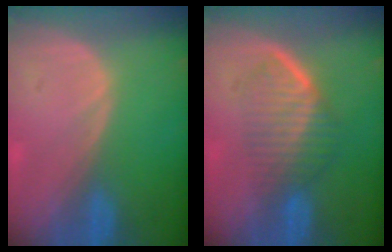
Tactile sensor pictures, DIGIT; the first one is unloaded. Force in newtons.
{"total": 6.9, "press": 6.0, "slide": 3.4}